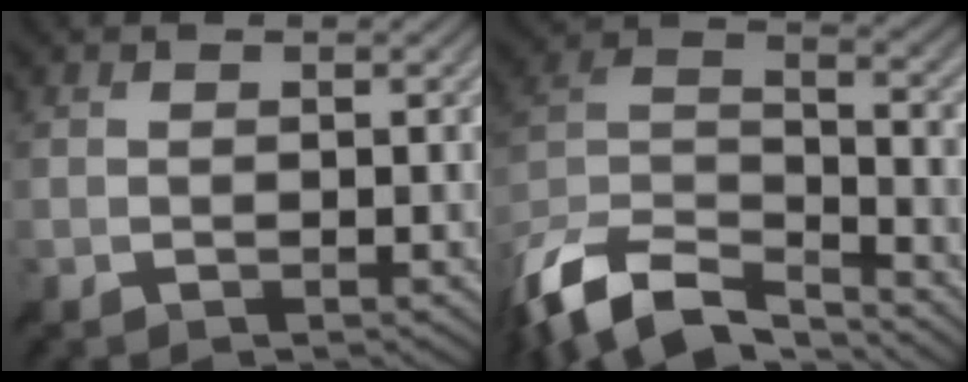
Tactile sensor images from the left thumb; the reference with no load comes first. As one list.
[{"total": 14.0, "force": [-10.9, 4.9, 7.3], "torque": [-0.175, -0.009, -0.202]}]